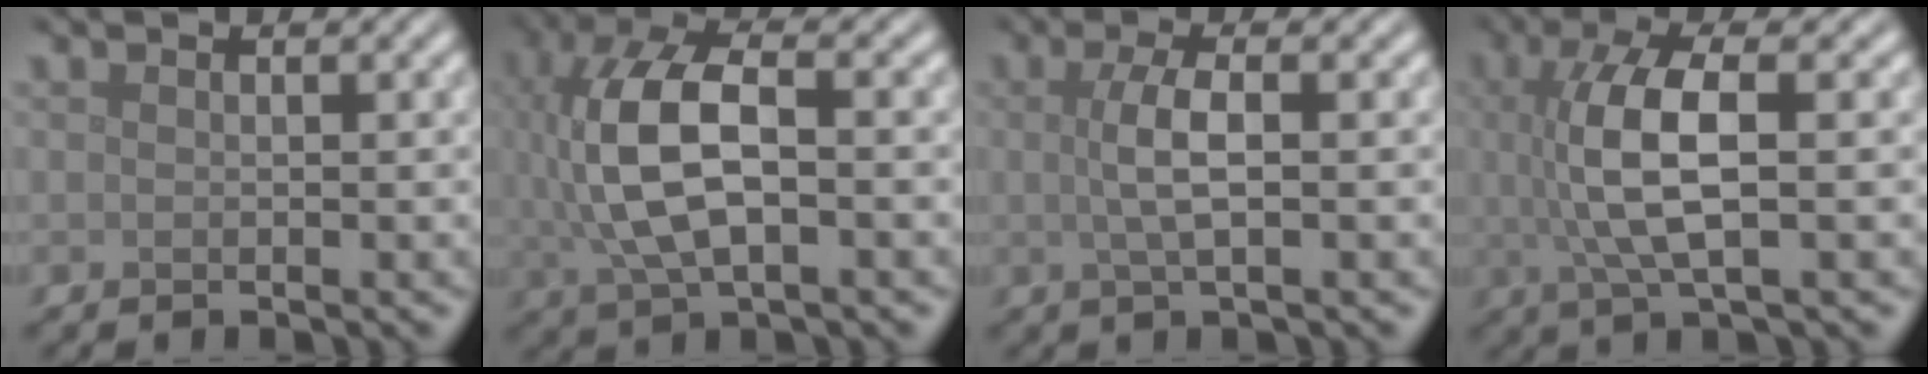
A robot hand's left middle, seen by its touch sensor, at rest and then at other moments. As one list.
[{"total": 8.8, "force": [0.4, 4.1, 7.7], "torque": [-0.176, 0.008, 0.008]}, {"total": 3.0, "force": [0.2, 0.8, 2.9], "torque": [-0.058, 0.004, 0.002]}, {"total": 6.3, "force": [0.4, 1.9, 6.0], "torque": [-0.126, 0.002, 0.010]}]